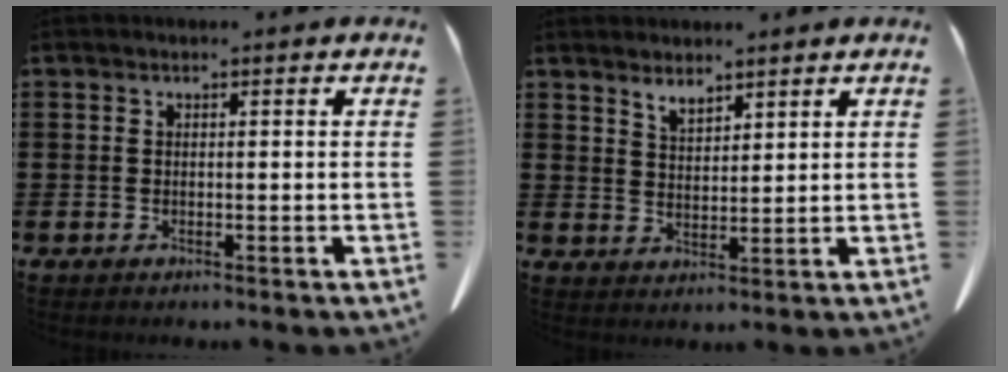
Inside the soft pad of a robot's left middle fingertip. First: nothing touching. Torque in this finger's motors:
{"motor_torque": [0.45, 0.16, 0.09, 0.04]}